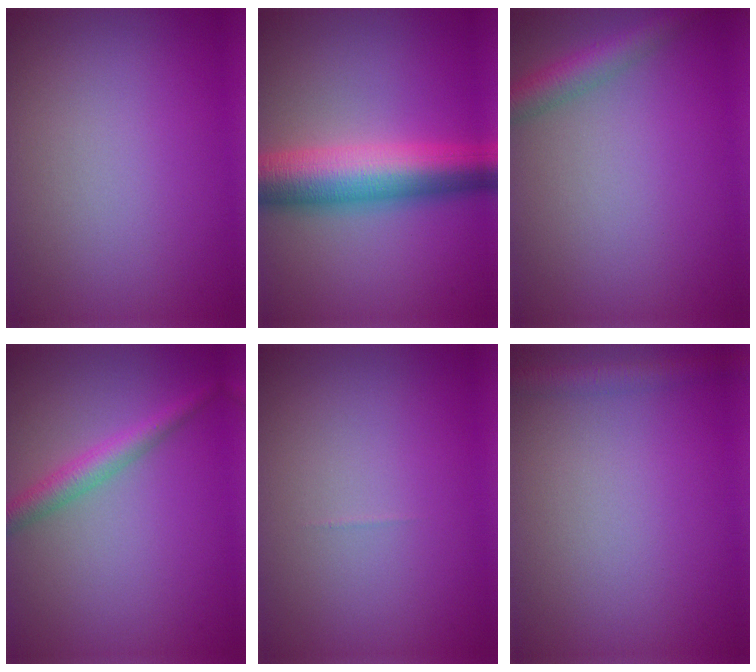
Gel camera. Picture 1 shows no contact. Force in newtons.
{"total": 8.7, "press": 8.7, "slide": 0.2}
{"total": 3.2, "press": 3.2, "slide": 0.1}
{"total": 2.6, "press": 2.6, "slide": 0.0}
{"total": 0.0}
{"total": 1.8, "press": 1.8, "slide": 0.1}